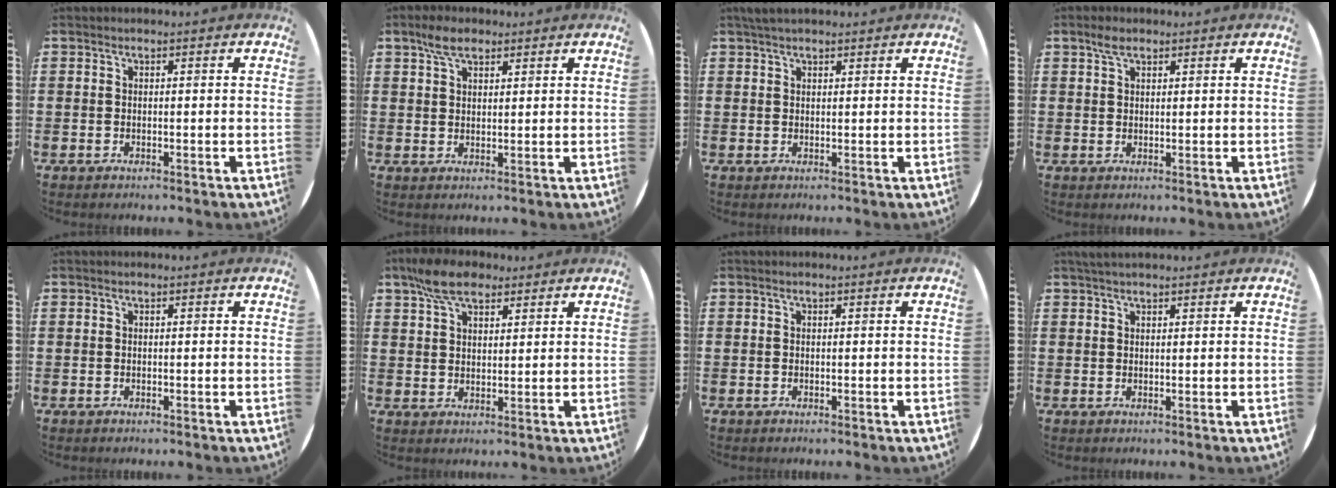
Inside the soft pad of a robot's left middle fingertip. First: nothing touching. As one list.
[{"total": 3.9, "force": [2.8, 1.8, 2.0], "torque": [-0.036, 0.004, 0.051]}, {"total": 1.7, "force": [1.5, 0.4, 0.7], "torque": [-0.016, 0.004, 0.027]}, {"total": 2.1, "force": [1.5, 1.0, 1.1], "torque": [-0.016, 0.002, 0.025]}, {"total": 0.0}, {"total": 6.4, "force": [4.9, 3.0, 2.9], "torque": [-0.063, 0.000, 0.091]}, {"total": 0.0}, {"total": 1.2, "force": [1.1, 0.1, 0.5], "torque": [-0.011, 0.002, 0.021]}]